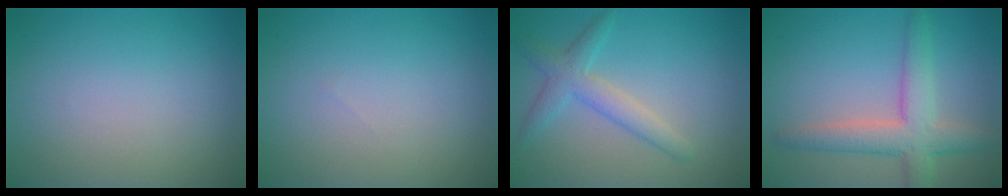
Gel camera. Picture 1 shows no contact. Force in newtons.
{"total": 0.0}
{"total": 3.0, "press": 3.0, "slide": 0.1}
{"total": 5.1, "press": 5.1, "slide": 0.3}